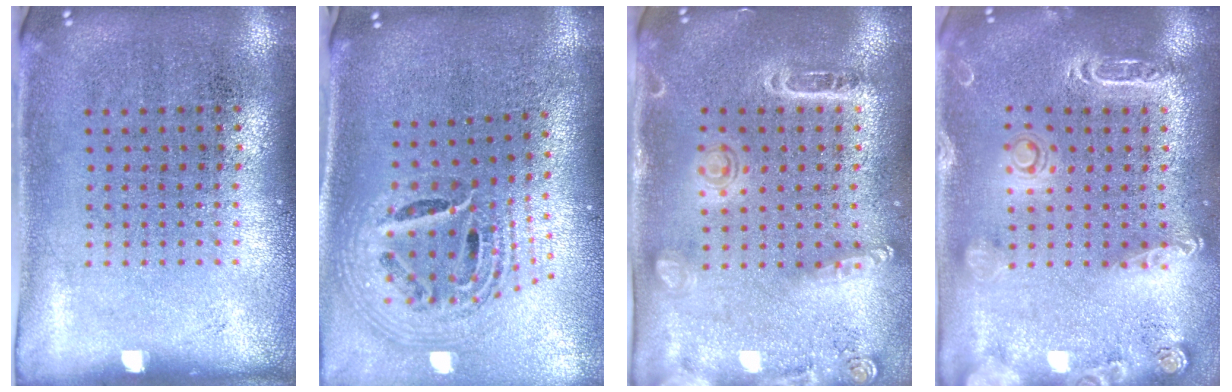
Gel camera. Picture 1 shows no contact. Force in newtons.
{"total": 2.2, "press": 1.6, "slide": 1.6}
{"total": 1.6, "press": 1.5, "slide": 0.5}
{"total": 2.1, "press": 2.0, "slide": 0.6}